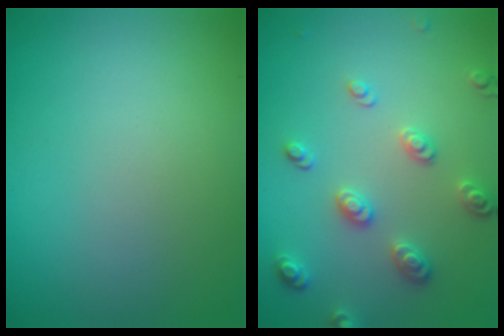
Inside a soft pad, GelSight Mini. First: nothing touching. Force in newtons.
{"total": 2.9, "press": 2.7, "slide": 1.0}